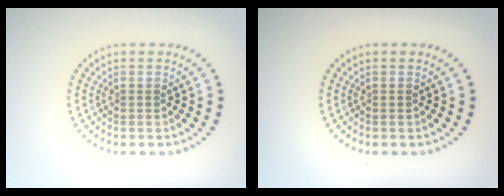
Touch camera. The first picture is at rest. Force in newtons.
{"total": 0.0}